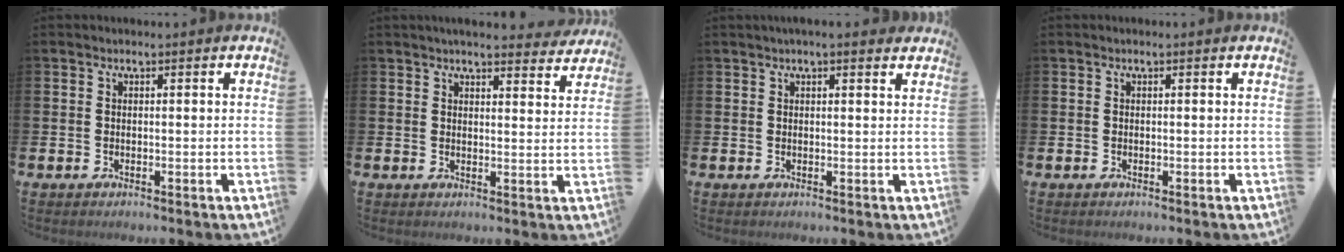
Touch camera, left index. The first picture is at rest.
{"total": 4.5, "force": [4.3, 0.5, 1.0], "torque": [-0.021, -0.018, 0.077]}
{"total": 1.7, "force": [1.6, 0.1, 0.7], "torque": [-0.008, -0.003, 0.027]}
{"total": 0.0}